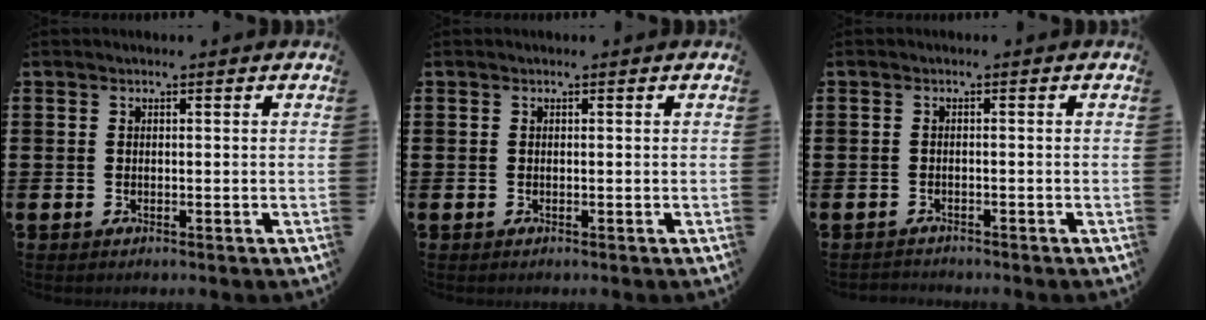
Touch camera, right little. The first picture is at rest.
{"total": 0.0}
{"total": 0.8, "force": [-0.8, 0.1, -0.1], "torque": [-0.001, -0.001, -0.017]}